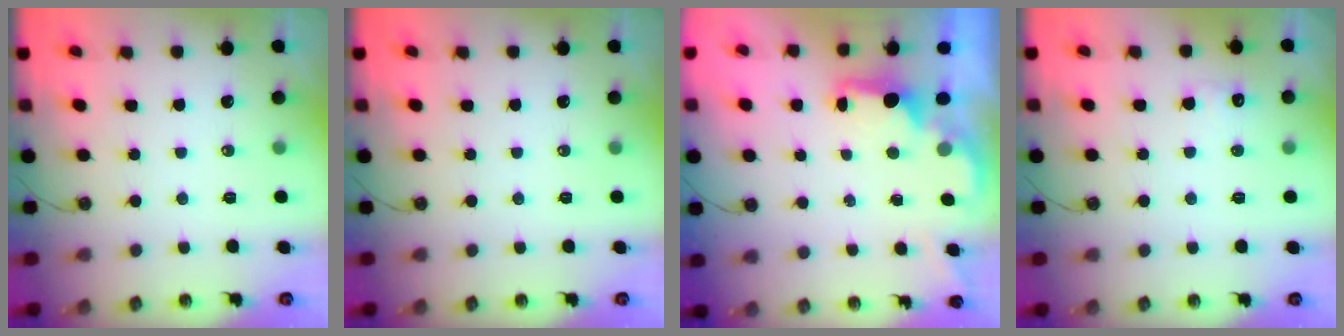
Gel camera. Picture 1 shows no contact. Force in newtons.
{"total": 0.0}
{"total": 1.7, "press": 1.6, "slide": 0.6}
{"total": 5.7, "press": 5.6, "slide": 1.2}